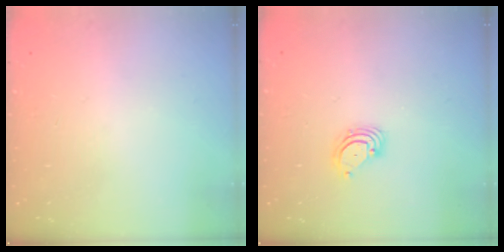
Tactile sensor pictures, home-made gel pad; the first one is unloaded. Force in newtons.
{"total": 3.3, "press": 3.3, "slide": 0.3}